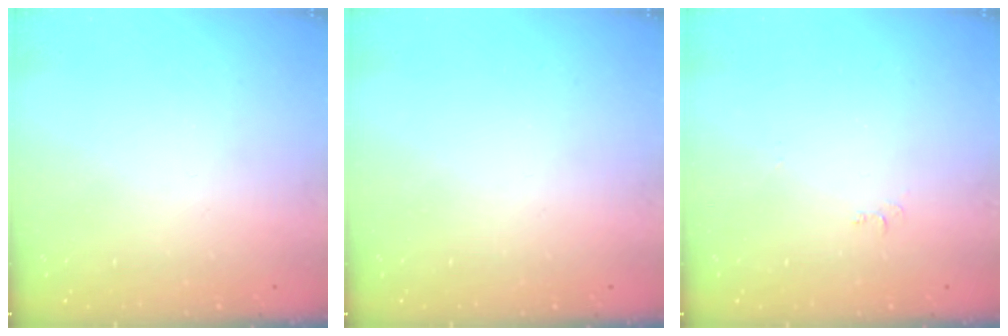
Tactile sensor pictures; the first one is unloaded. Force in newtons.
{"total": 0.0}
{"total": 6.1, "press": 6.1, "slide": 0.7}